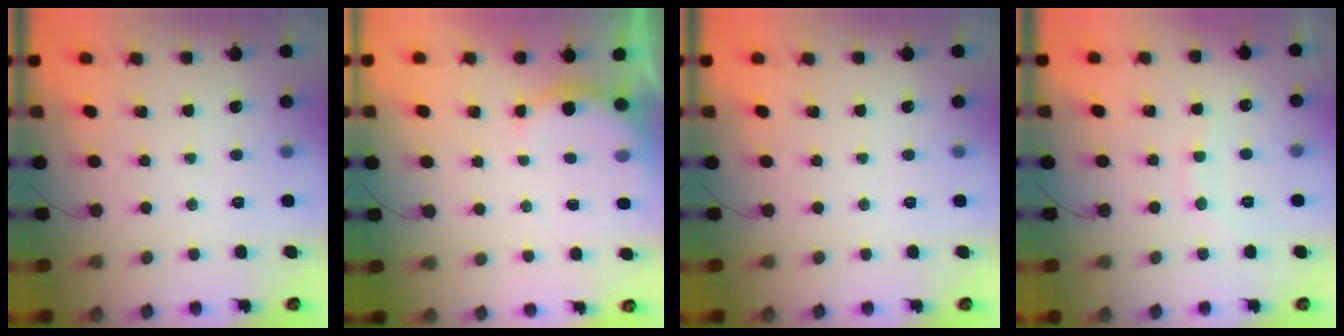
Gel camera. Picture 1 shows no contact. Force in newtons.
{"total": 5.2, "press": 5.2, "slide": 0.5}
{"total": 0.0}
{"total": 6.8, "press": 6.7, "slide": 1.2}